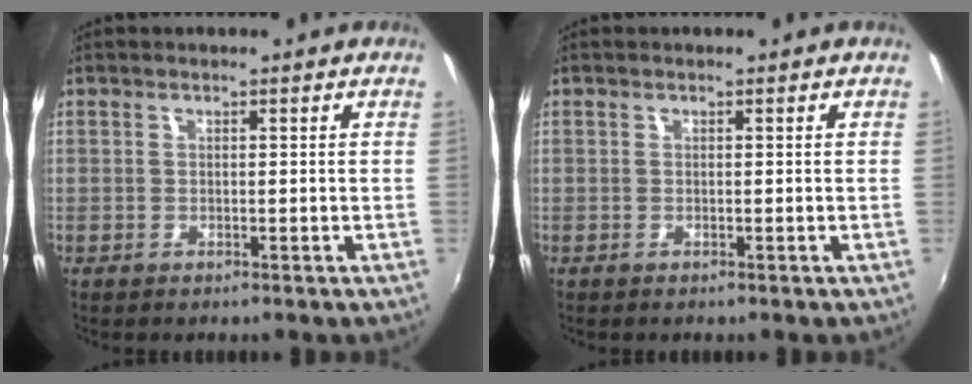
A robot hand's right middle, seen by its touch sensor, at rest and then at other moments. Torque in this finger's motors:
{"motor_torque": [-0.15, -0.15, 0.05, 0.01]}